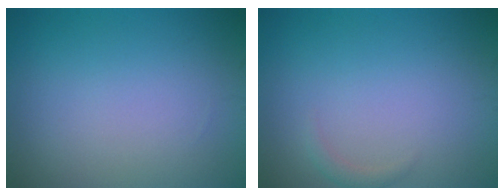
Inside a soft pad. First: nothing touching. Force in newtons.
{"total": 0.8, "press": 0.8, "slide": 0.1}